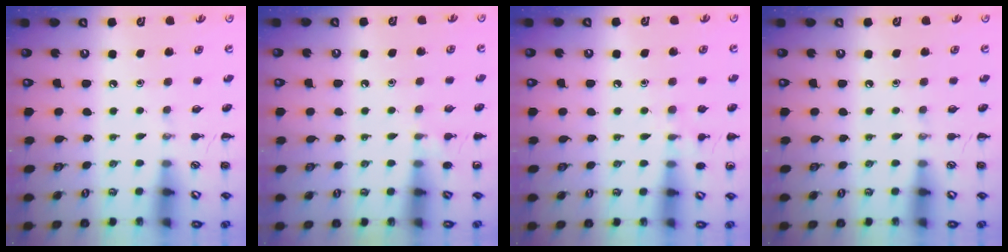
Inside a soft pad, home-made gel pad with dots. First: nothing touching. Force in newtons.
{"total": 5.9, "press": 5.7, "slide": 1.6}
{"total": 7.0, "press": 6.6, "slide": 2.2}
{"total": 0.0}